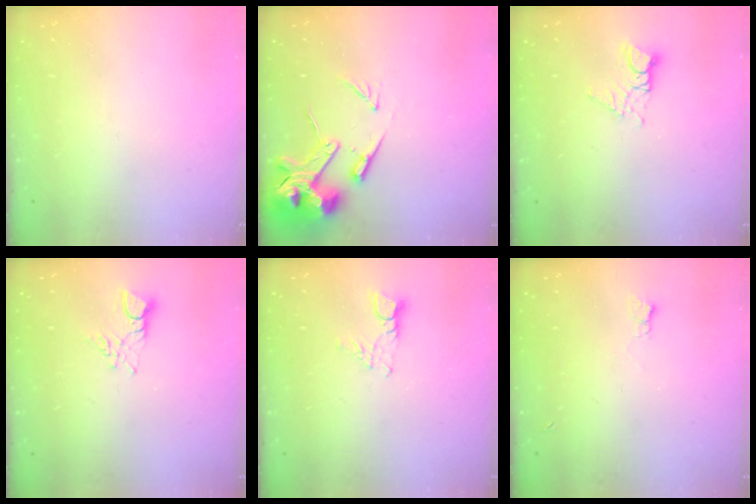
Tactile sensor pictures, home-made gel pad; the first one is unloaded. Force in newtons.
{"total": 15.5, "press": 15.3, "slide": 2.1}
{"total": 5.9, "press": 5.9, "slide": 0.4}
{"total": 3.7, "press": 3.7, "slide": 0.3}
{"total": 4.8, "press": 4.8, "slide": 0.4}
{"total": 2.9, "press": 2.9, "slide": 0.5}